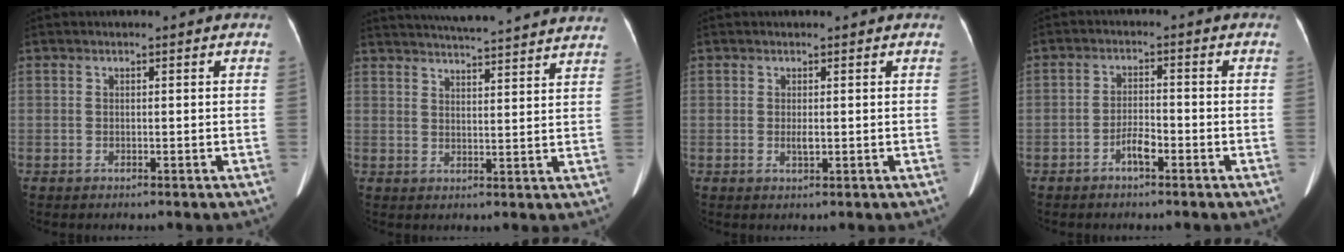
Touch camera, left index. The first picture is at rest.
{"total": 22.5, "force": [21.0, 0.9, 8.0], "torque": [-0.127, -0.005, 0.264]}
{"total": 1.4, "force": [0.3, 0.3, 1.3], "torque": [-0.026, 0.002, 0.005]}
{"total": 3.0, "force": [-1.9, 0.7, 2.2], "torque": [-0.038, 0.004, -0.036]}